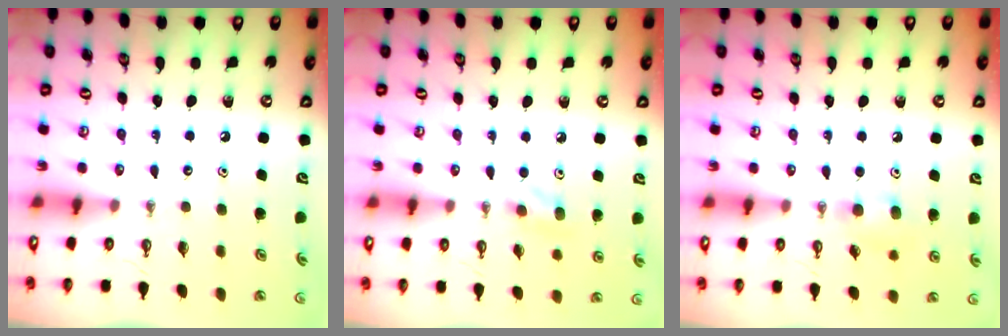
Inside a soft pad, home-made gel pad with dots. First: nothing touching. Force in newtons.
{"total": 6.5, "press": 6.3, "slide": 1.7}
{"total": 7.0, "press": 6.8, "slide": 1.5}